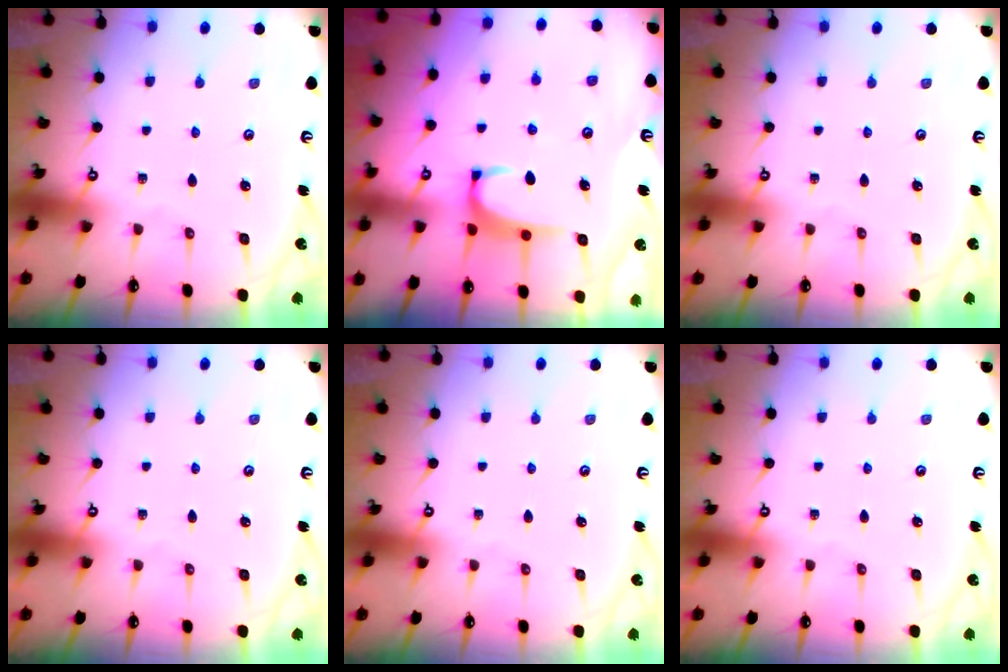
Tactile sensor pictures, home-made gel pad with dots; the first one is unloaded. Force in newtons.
{"total": 2.3, "press": 2.2, "slide": 0.7}
{"total": 0.0}
{"total": 0.0}
{"total": 0.0}
{"total": 0.0}